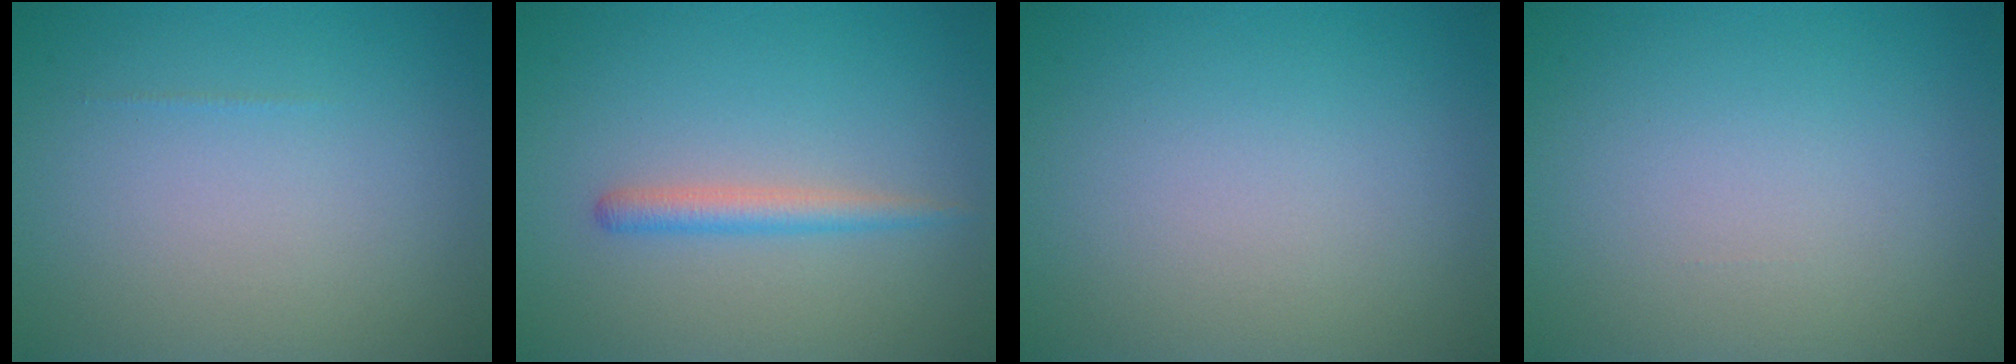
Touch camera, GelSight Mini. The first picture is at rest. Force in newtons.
{"total": 1.9, "press": 1.8, "slide": 0.2}
{"total": 0.0}
{"total": 0.0}